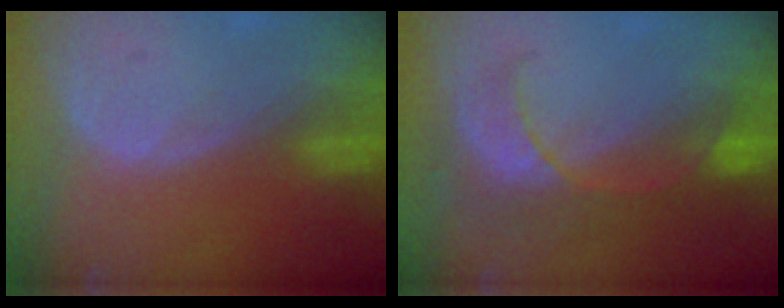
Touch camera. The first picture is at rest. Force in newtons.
{"total": 8.0, "press": 7.5, "slide": 2.7}